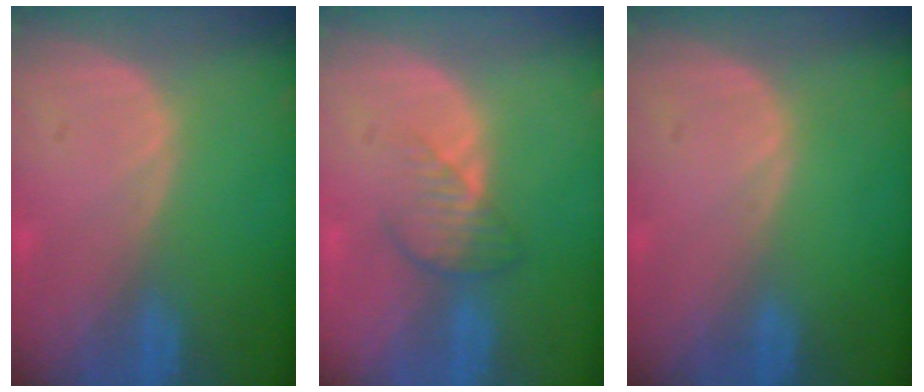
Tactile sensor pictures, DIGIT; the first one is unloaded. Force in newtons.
{"total": 3.9, "press": 3.5, "slide": 1.7}
{"total": 0.0}